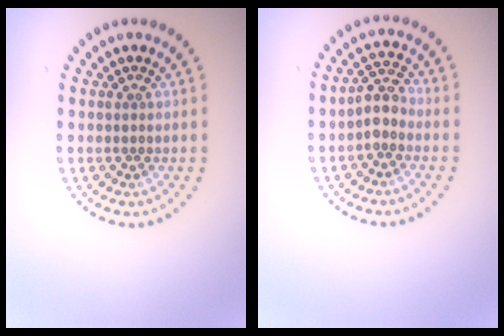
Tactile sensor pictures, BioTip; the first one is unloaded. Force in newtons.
{"total": 2.3, "press": 2.0, "slide": 1.1}